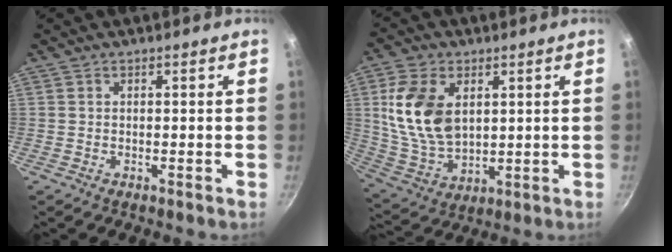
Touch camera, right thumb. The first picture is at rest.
{"total": 14.7, "force": [3.5, 9.5, 10.7], "torque": [-0.191, -0.018, 0.079]}